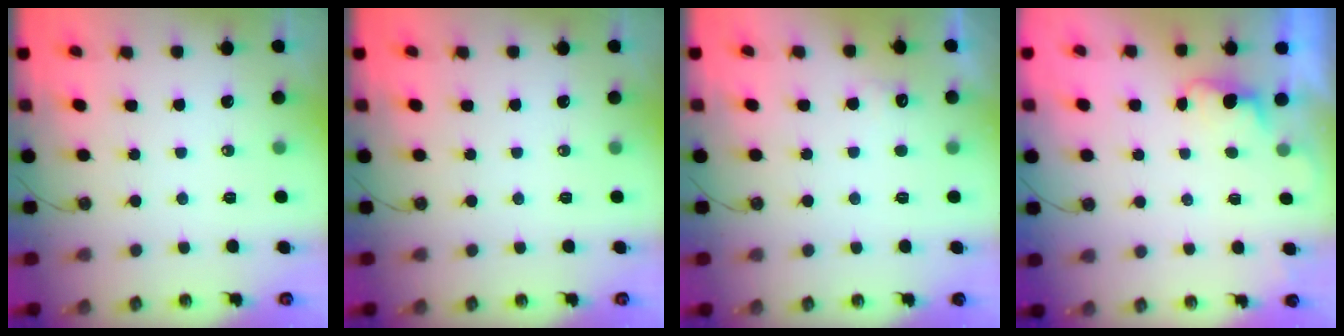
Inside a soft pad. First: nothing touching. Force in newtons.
{"total": 0.0}
{"total": 5.1, "press": 5.1, "slide": 0.8}
{"total": 1.1, "press": 0.8, "slide": 0.8}